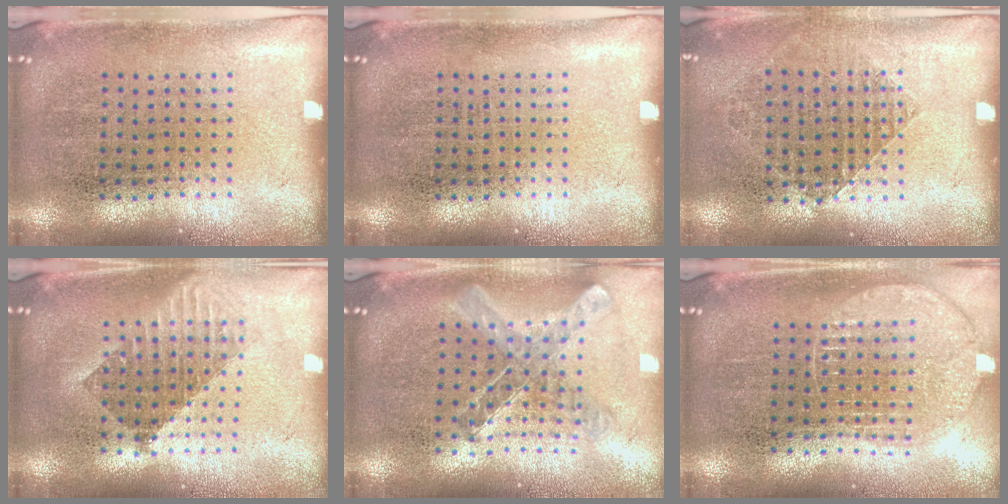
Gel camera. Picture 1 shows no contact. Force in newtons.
{"total": 0.0}
{"total": 0.9, "press": 0.9, "slide": 0.2}
{"total": 1.7, "press": 1.4, "slide": 1.0}
{"total": 0.9, "press": 0.9, "slide": 0.1}
{"total": 1.1, "press": 1.1, "slide": 0.1}